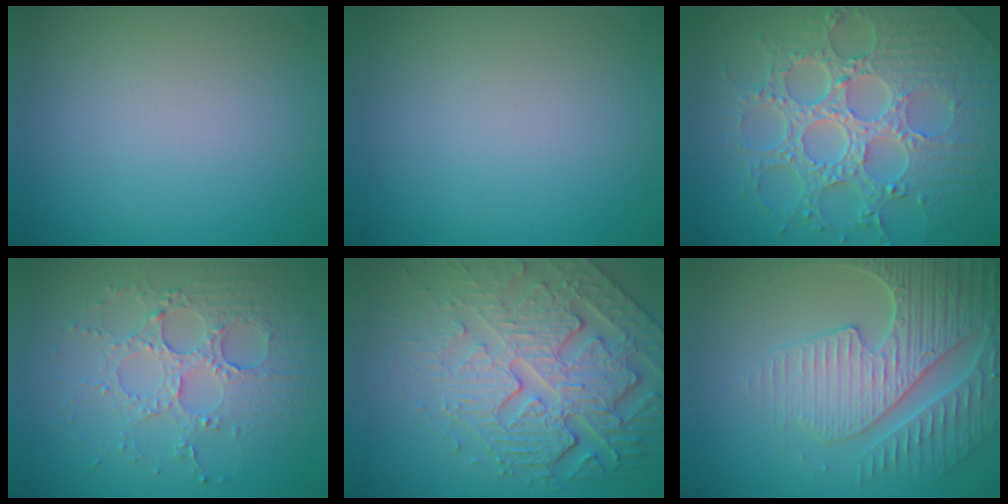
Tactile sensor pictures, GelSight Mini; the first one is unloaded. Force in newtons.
{"total": 0.0}
{"total": 8.5, "press": 6.2, "slide": 5.9}
{"total": 4.0, "press": 3.7, "slide": 1.4}
{"total": 7.1, "press": 5.6, "slide": 4.4}
{"total": 6.0, "press": 5.1, "slide": 3.1}